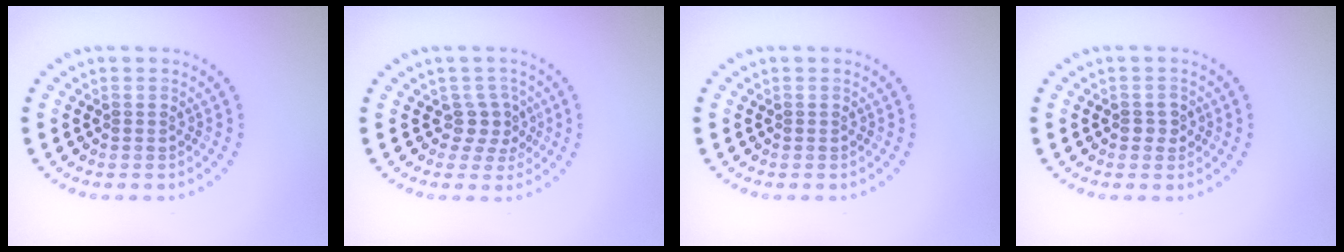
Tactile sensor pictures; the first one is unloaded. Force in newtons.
{"total": 2.1, "press": 1.6, "slide": 1.4}
{"total": 0.0}
{"total": 1.2, "press": 1.2, "slide": 0.0}